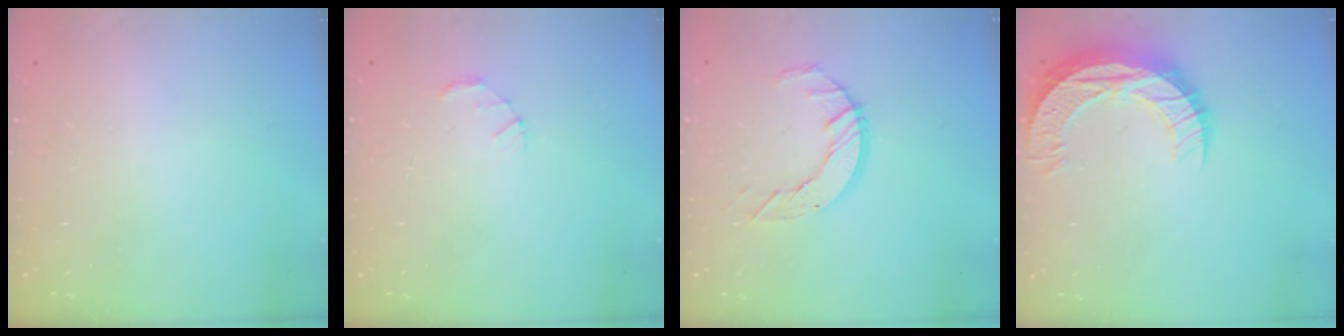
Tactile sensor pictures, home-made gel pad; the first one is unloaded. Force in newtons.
{"total": 1.5, "press": 1.5, "slide": 0.3}
{"total": 5.8, "press": 5.8, "slide": 0.4}
{"total": 12.7, "press": 12.7, "slide": 0.9}